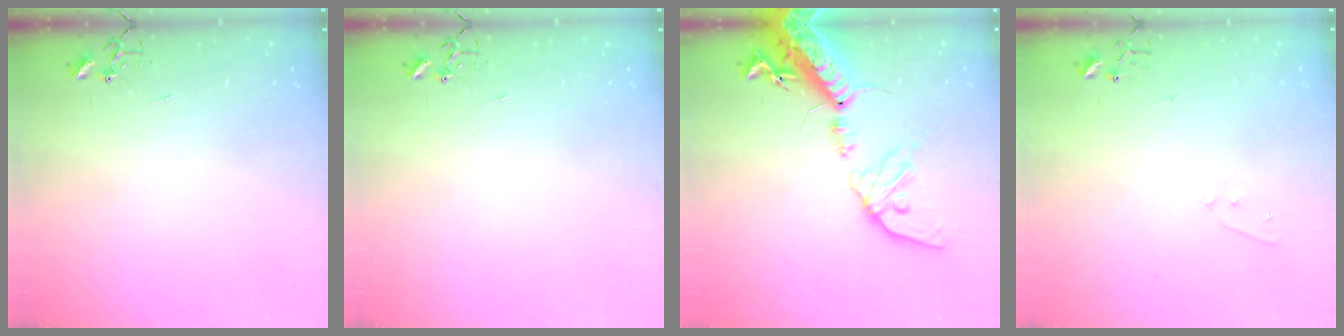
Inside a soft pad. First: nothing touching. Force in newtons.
{"total": 0.0}
{"total": 19.5, "press": 19.0, "slide": 4.4}
{"total": 4.0, "press": 4.0, "slide": 0.2}